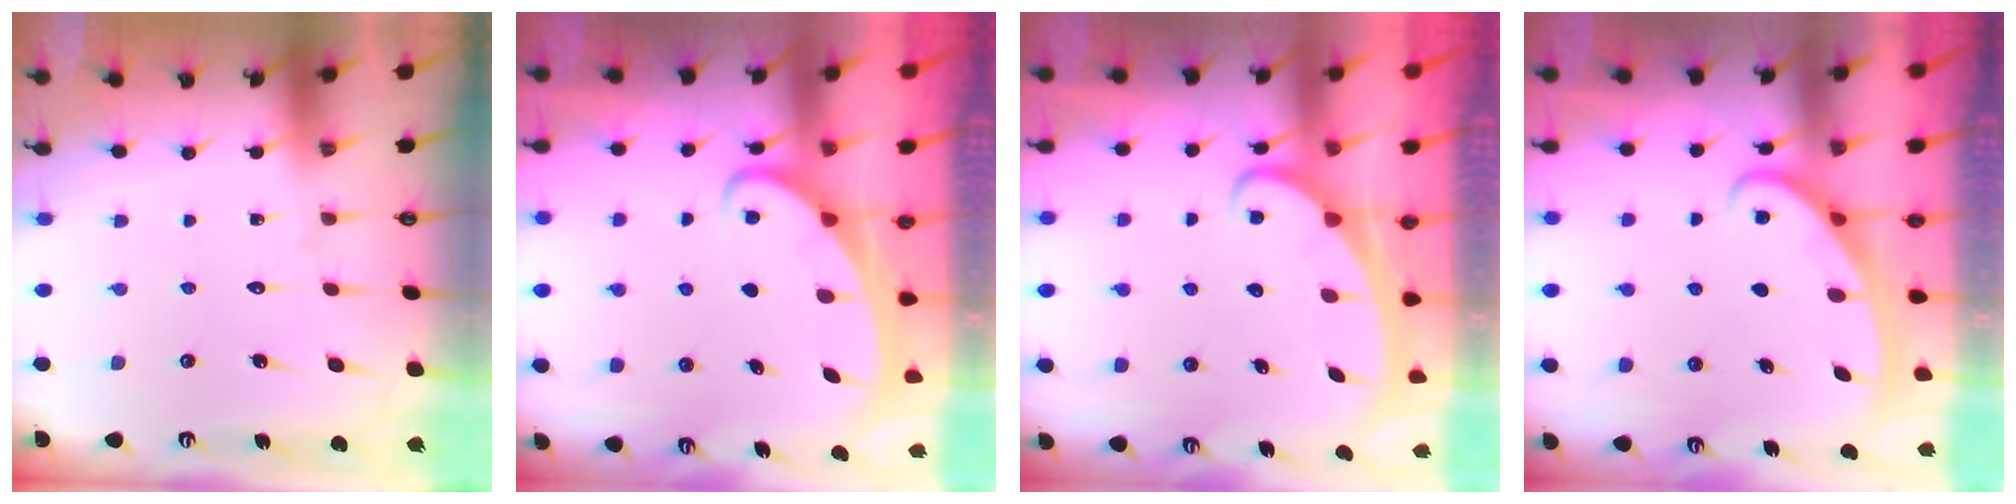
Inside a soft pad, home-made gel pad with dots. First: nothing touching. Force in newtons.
{"total": 2.3, "press": 2.3, "slide": 0.3}
{"total": 2.3, "press": 2.3, "slide": 0.3}
{"total": 2.9, "press": 2.8, "slide": 0.4}